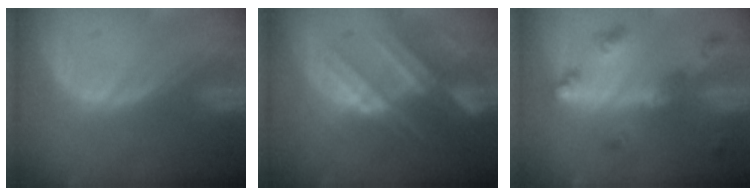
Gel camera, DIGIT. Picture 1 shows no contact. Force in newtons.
{"total": 9.0, "press": 7.9, "slide": 4.2}
{"total": 6.7, "press": 5.8, "slide": 3.3}